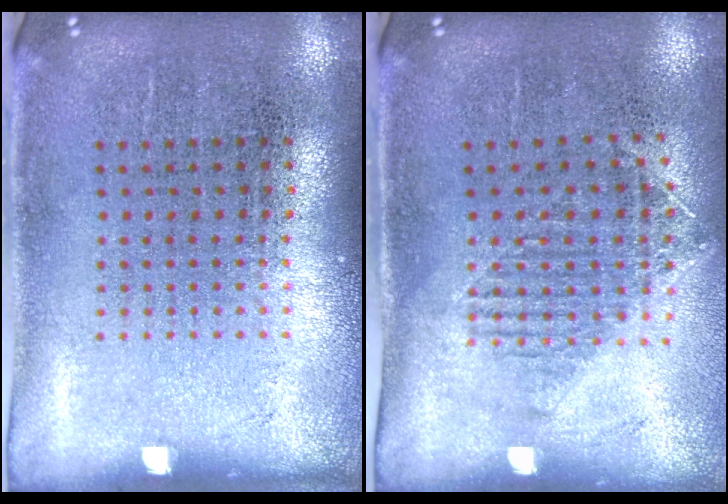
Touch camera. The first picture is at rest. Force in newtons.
{"total": 1.2, "press": 1.1, "slide": 0.6}